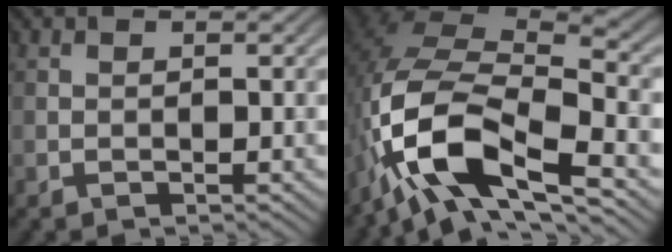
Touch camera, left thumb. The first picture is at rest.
{"total": 14.5, "force": [-7.3, 5.9, 11.0], "torque": [-0.229, -0.007, -0.150]}